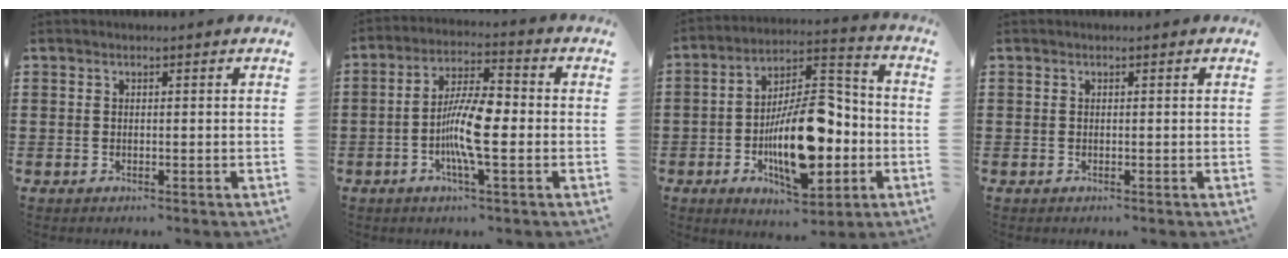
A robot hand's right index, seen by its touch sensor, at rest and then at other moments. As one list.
[{"total": 9.0, "force": [-1.8, 2.3, 8.5], "torque": [-0.165, -0.001, -0.036]}, {"total": 15.2, "force": [-4.4, 6.8, 12.9], "torque": [-0.232, 0.005, -0.078]}, {"total": 0.0}]